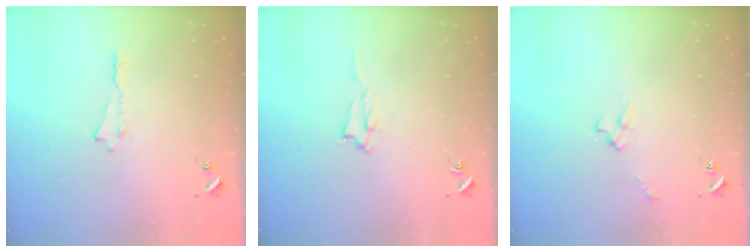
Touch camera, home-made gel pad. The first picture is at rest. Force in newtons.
{"total": 1.4, "press": 1.4, "slide": 0.2}
{"total": 2.4, "press": 2.4, "slide": 0.4}